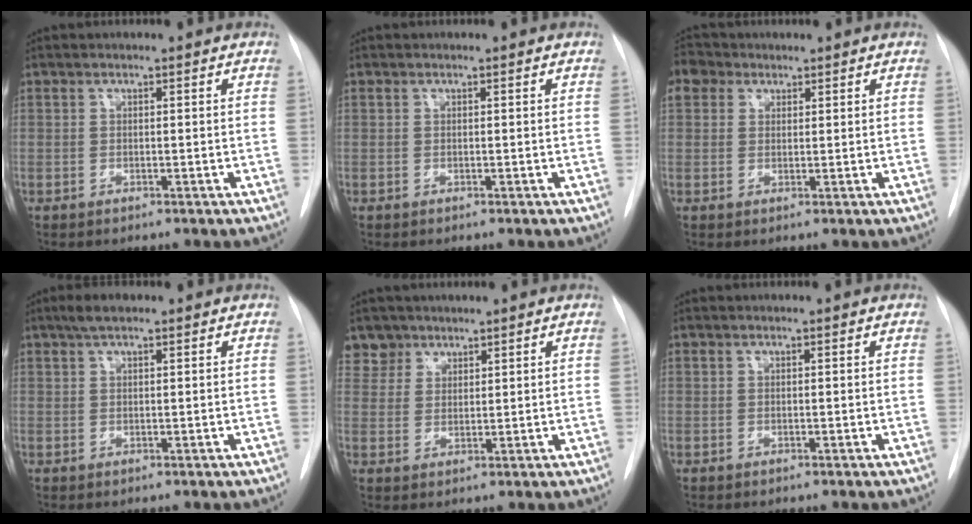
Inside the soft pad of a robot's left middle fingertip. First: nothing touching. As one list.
[{"total": 1.5, "force": [-0.5, -0.7, -1.2], "torque": [0.024, -0.009, -0.007]}, {"total": 3.8, "force": [2.0, 3.0, 1.0], "torque": [-0.023, 0.017, 0.037]}, {"total": 2.8, "force": [1.9, 0.7, 1.9], "torque": [-0.039, 0.013, 0.034]}, {"total": 4.2, "force": [3.2, 2.6, -0.5], "torque": [0.022, 0.003, 0.059]}, {"total": 0.0}]